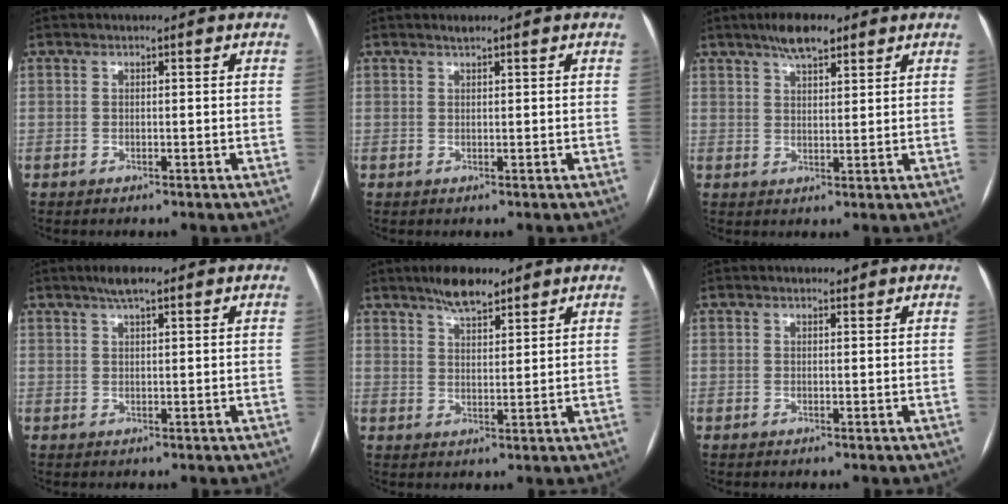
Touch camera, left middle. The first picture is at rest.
{"total": 0.7, "force": [0.6, 0.0, 0.3], "torque": [-0.007, 0.002, 0.014]}
{"total": 5.4, "force": [3.9, 1.6, 3.4], "torque": [-0.058, 0.009, 0.064]}
{"total": 3.0, "force": [2.1, 0.4, 2.1], "torque": [-0.040, 0.009, 0.038]}
{"total": 5.3, "force": [4.2, 1.5, 2.8], "torque": [-0.051, 0.006, 0.073]}
{"total": 0.7, "force": [0.6, 0.3, 0.2], "torque": [-0.006, 0.001, 0.008]}